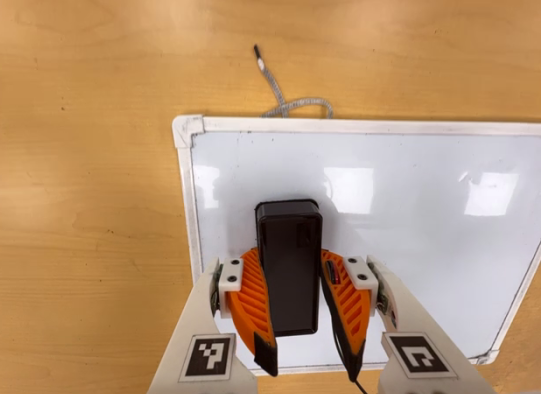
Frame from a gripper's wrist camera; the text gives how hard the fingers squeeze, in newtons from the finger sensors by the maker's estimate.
{"total": 12.4, "left": 11.8, "right": 13.1}